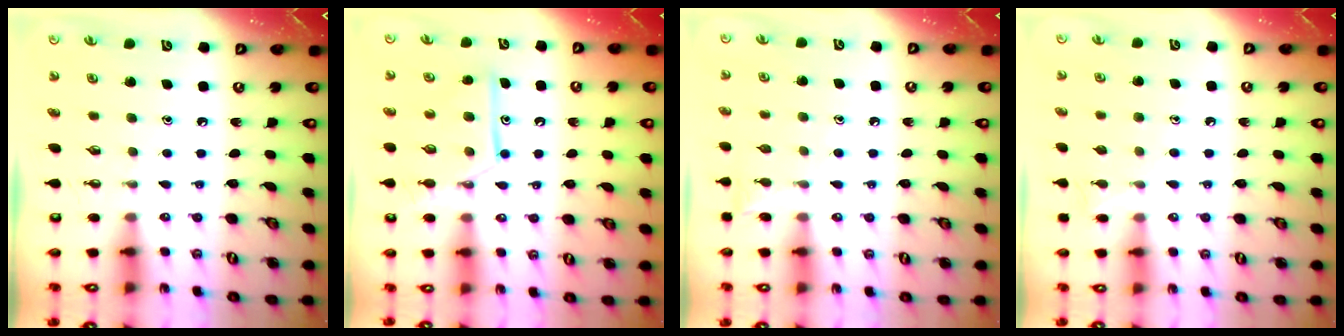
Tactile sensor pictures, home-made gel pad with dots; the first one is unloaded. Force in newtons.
{"total": 12.2, "press": 12.2, "slide": 0.9}
{"total": 5.0, "press": 4.9, "slide": 0.5}
{"total": 4.8, "press": 4.8, "slide": 0.5}